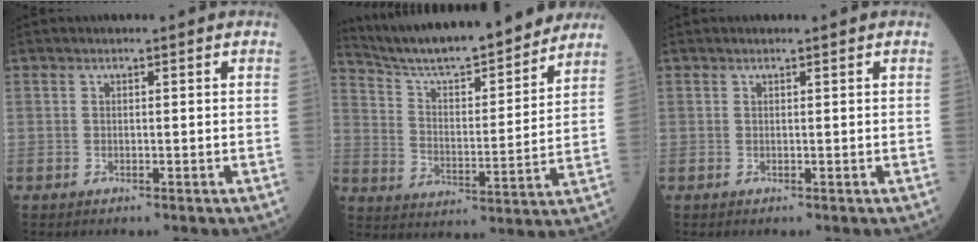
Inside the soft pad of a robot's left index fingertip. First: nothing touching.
{"total": 18.6, "force": [16.9, 1.8, 7.7], "torque": [-0.133, -0.009, 0.259]}
{"total": 0.6, "force": [-0.6, -0.1, -0.2], "torque": [-0.003, -0.008, -0.009]}